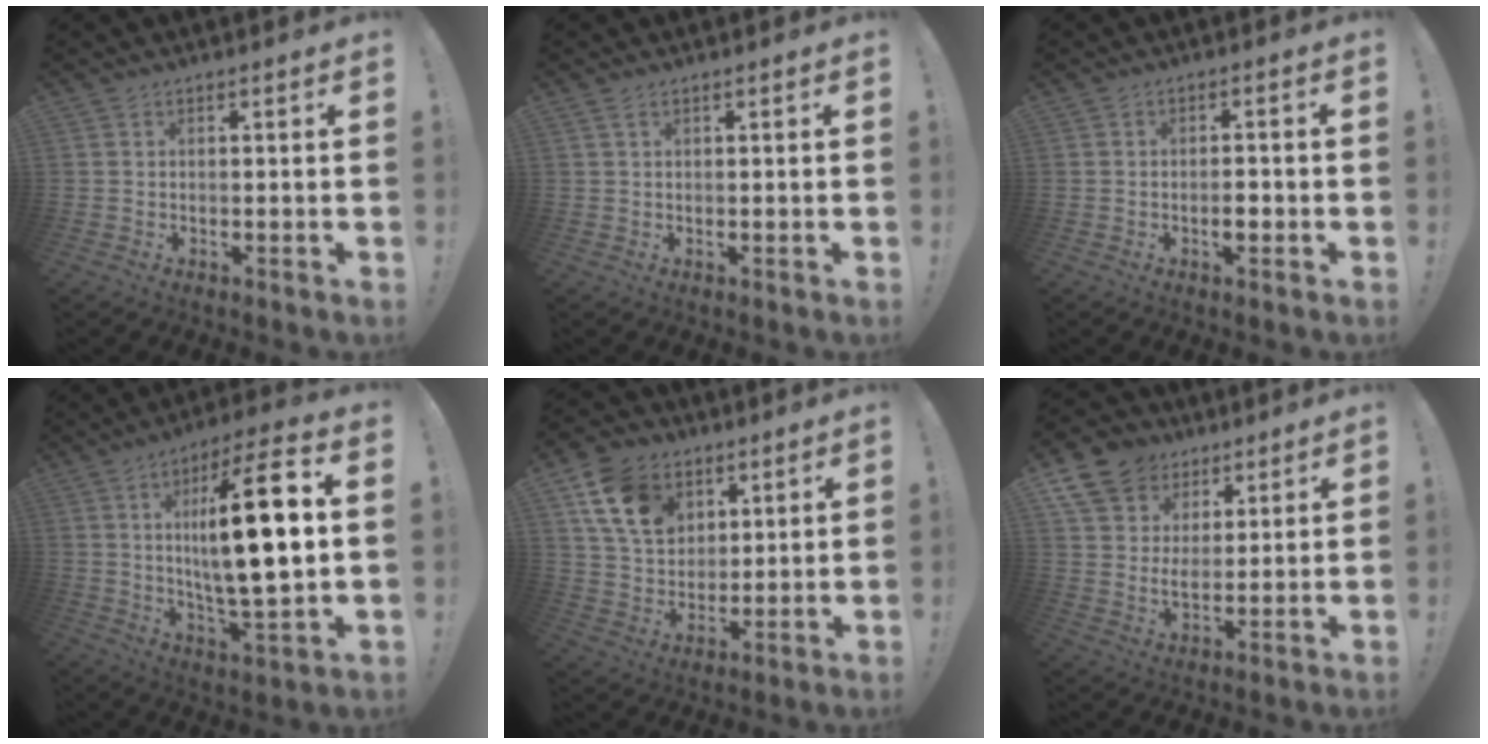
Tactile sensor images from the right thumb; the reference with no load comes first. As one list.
[{"total": 1.4, "force": [0.8, 0.5, 1.1], "torque": [-0.026, 0.004, 0.014]}, {"total": 2.8, "force": [-1.0, 1.5, 2.1], "torque": [-0.018, 0.003, -0.018]}, {"total": 21.0, "force": [2.9, 5.6, 20.0], "torque": [-0.327, -0.009, 0.031]}, {"total": 15.8, "force": [7.7, 11.4, 7.9], "torque": [-0.134, -0.026, 0.154]}, {"total": 11.5, "force": [6.5, 8.6, 3.9], "torque": [-0.067, -0.041, 0.132]}]